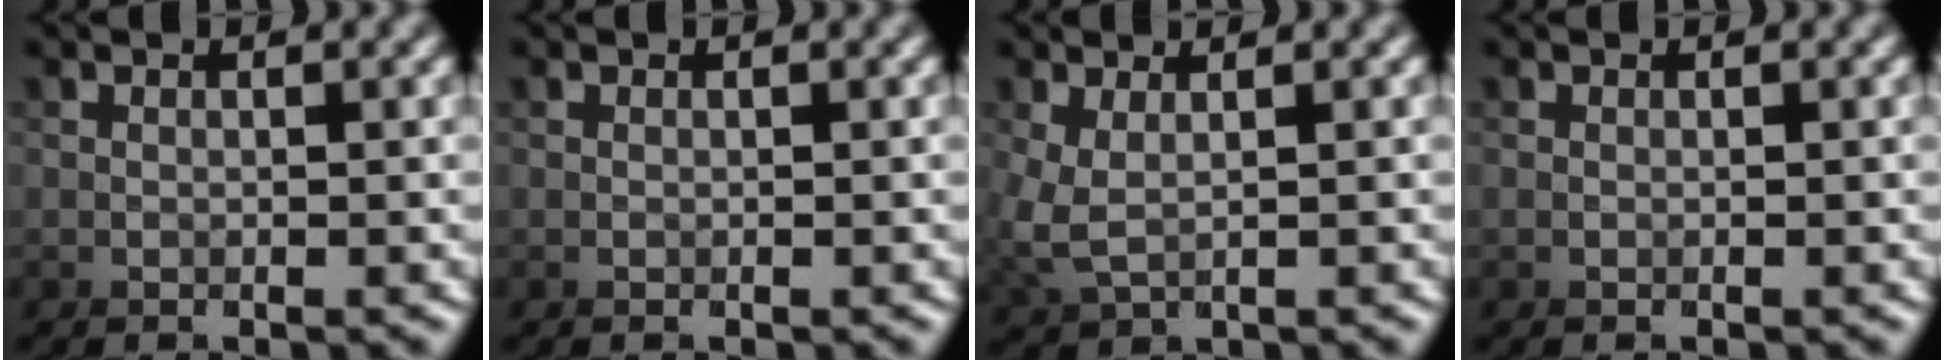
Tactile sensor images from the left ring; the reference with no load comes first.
{"total": 0.0}
{"total": 1.0, "force": [-0.4, 0.1, 1.0], "torque": [-0.049, -0.019, 0.007]}
{"total": 0.0}